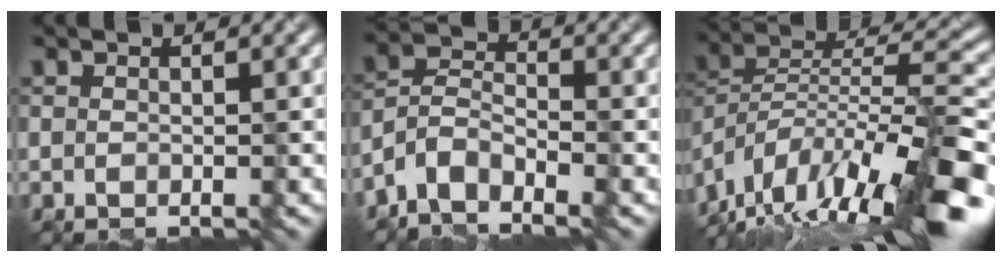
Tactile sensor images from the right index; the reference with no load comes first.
{"total": 4.9, "force": [-3.7, 2.1, 2.4], "torque": [-0.044, 0.005, -0.079]}
{"total": 15.4, "force": [-10.8, 4.3, 10.2], "torque": [-0.175, 0.027, -0.178]}